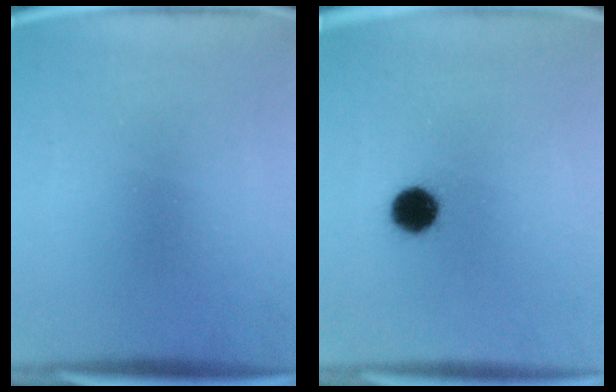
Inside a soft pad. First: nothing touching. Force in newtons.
{"total": 7.2}